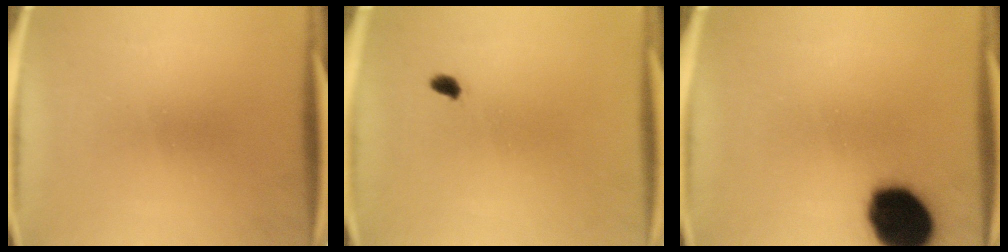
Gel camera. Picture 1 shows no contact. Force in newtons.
{"total": 1.4}
{"total": 18.7}